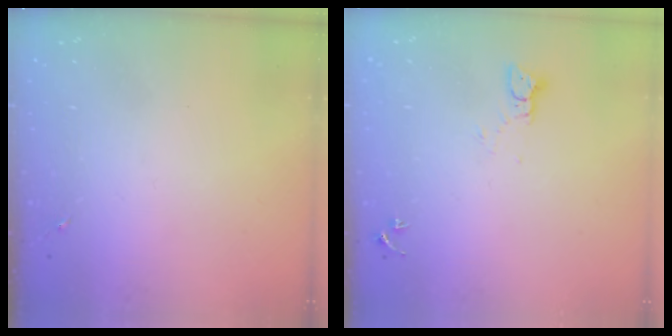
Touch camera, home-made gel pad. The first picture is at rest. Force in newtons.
{"total": 3.2, "press": 3.2, "slide": 0.4}